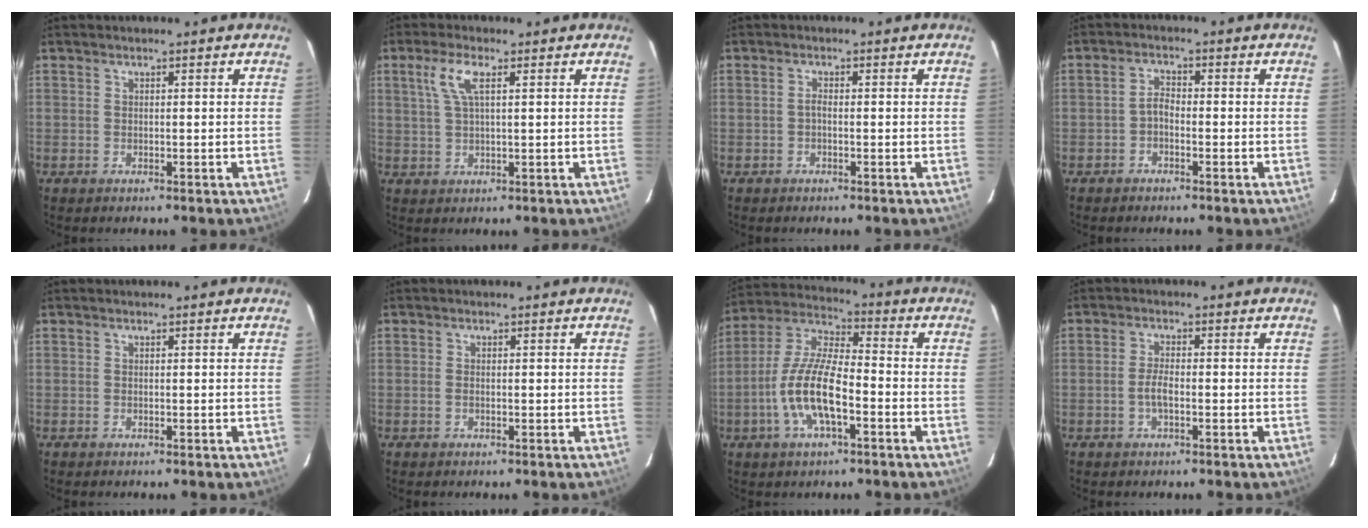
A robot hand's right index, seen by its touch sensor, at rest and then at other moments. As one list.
[{"total": 4.9, "force": [1.9, 1.3, 4.4], "torque": [-0.091, 0.007, 0.039]}, {"total": 0.8, "force": [-0.3, 0.3, 0.7], "torque": [-0.014, 0.005, -0.009]}, {"total": 1.9, "force": [-1.2, 0.9, 1.2], "torque": [-0.026, 0.008, -0.024]}, {"total": 0.0}, {"total": 0.8, "force": [-0.3, 0.5, 0.6], "torque": [-0.014, -0.001, -0.006]}, {"total": 12.9, "force": [-4.4, 4.2, 11.4], "torque": [-0.240, 0.000, -0.084]}, {"total": 2.6, "force": [-0.9, 0.6, 2.3], "torque": [-0.051, 0.002, -0.018]}]